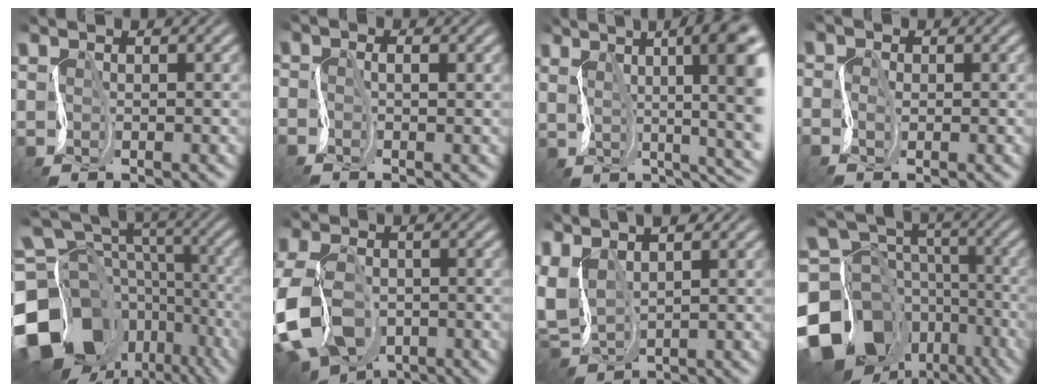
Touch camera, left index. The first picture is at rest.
{"total": 1.1, "force": [-1.0, -0.1, 0.5], "torque": [-0.009, 0.001, -0.020]}
{"total": 11.3, "force": [2.4, 3.1, 10.7], "torque": [-0.153, 0.014, 0.046]}
{"total": 1.4, "force": [-1.2, 0.5, 0.4], "torque": [-0.015, -0.006, -0.023]}
{"total": 18.0, "force": [-9.3, 12.8, 8.7], "torque": [-0.202, -0.012, -0.139]}
{"total": 9.2, "force": [-5.2, 5.7, 5.1], "torque": [-0.138, -0.037, -0.095]}
{"total": 4.8, "force": [1.0, 2.9, 3.7], "torque": [-0.102, 0.008, 0.019]}
{"total": 18.2, "force": [-9.9, 13.5, 7.1], "torque": [-0.175, -0.031, -0.154]}